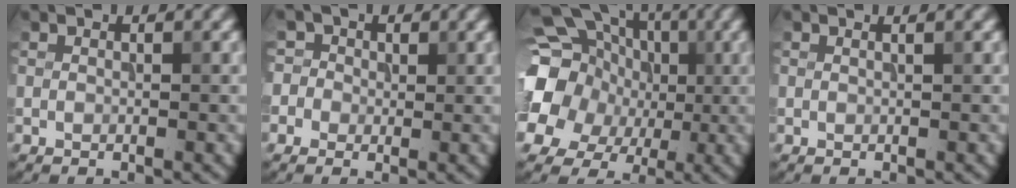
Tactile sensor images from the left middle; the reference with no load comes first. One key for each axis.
{"total": 3.6, "fx": 0.8, "fy": 3.4, "fz": 1.1, "tx": 0.000, "ty": 0.019, "tz": -0.011}
{"total": 18.4, "fx": 2.8, "fy": 15.9, "fz": 8.9, "tx": -0.195, "ty": 0.034, "tz": 0.008}
{"total": 0.8, "fx": 0.5, "fy": 0.3, "fz": 0.6, "tx": -0.003, "ty": -0.002, "tz": 0.000}